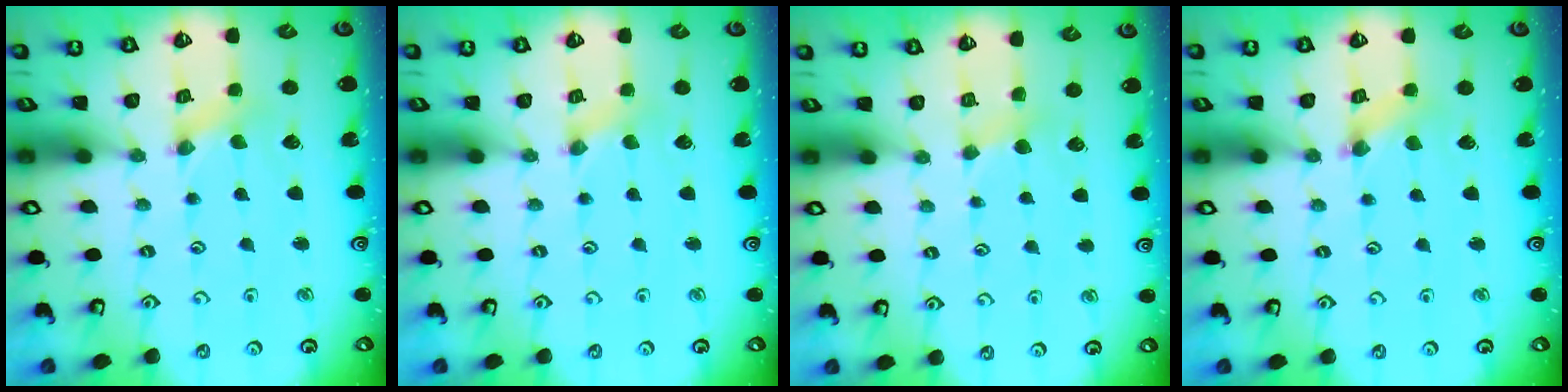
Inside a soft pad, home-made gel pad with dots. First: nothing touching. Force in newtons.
{"total": 0.0}
{"total": 2.8, "press": 2.7, "slide": 0.4}
{"total": 1.6, "press": 1.6, "slide": 0.2}